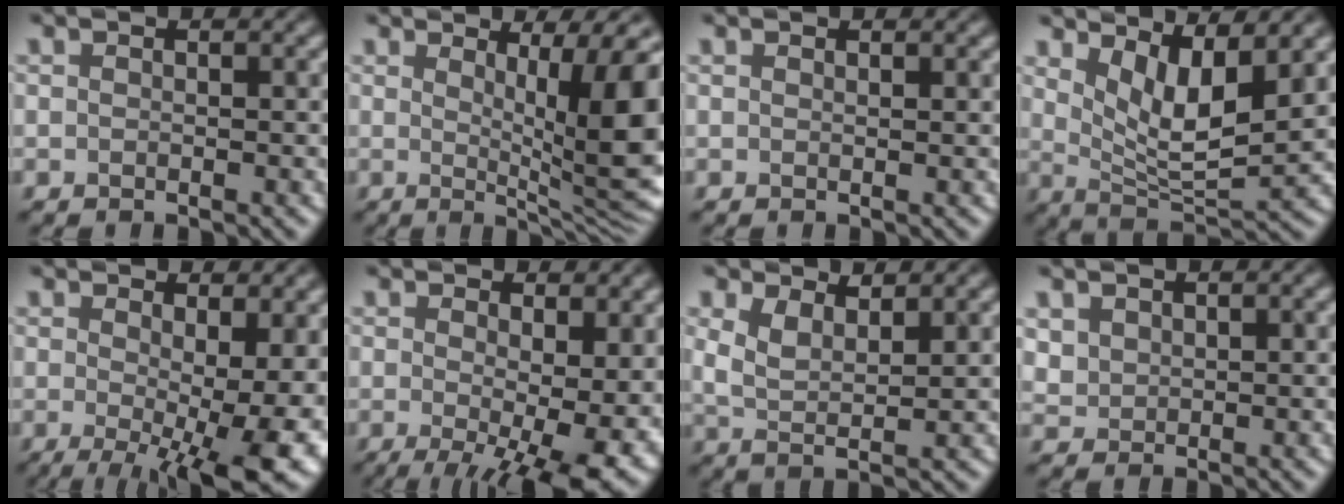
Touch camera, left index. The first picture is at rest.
{"total": 8.9, "force": [1.4, 2.2, 8.6], "torque": [-0.114, -0.009, 0.022]}
{"total": 0.5, "force": [0.5, 0.0, 0.2], "torque": [0.001, 0.001, 0.005]}
{"total": 5.8, "force": [2.8, 1.8, 4.8], "torque": [-0.092, -0.016, 0.051]}
{"total": 11.0, "force": [-0.5, 3.7, 10.3], "torque": [-0.132, -0.013, 0.002]}
{"total": 10.7, "force": [-0.8, 3.8, 10.0], "torque": [-0.130, -0.016, 0.004]}
{"total": 3.3, "force": [1.8, 1.4, 2.4], "torque": [-0.056, -0.004, 0.032]}
{"total": 1.5, "force": [0.9, 1.1, 0.5], "torque": [-0.016, -0.004, 0.022]}